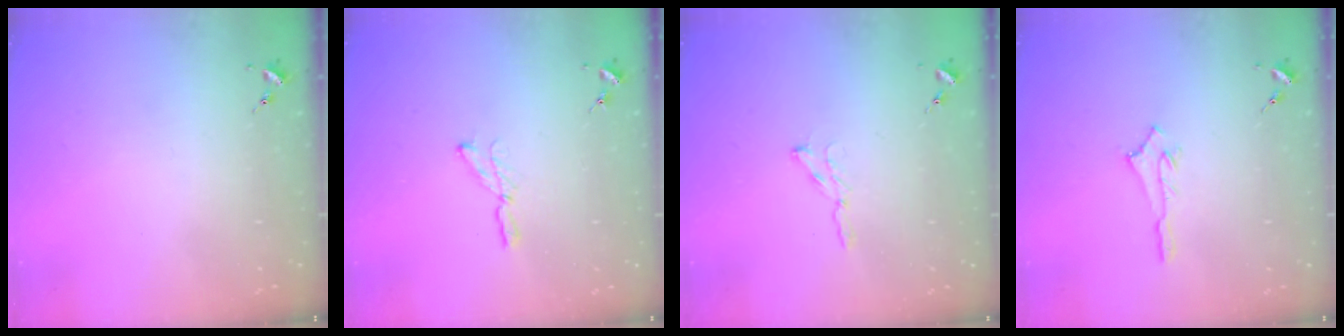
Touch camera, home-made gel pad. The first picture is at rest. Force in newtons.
{"total": 3.9, "press": 3.8, "slide": 0.4}
{"total": 3.9, "press": 3.8, "slide": 0.5}
{"total": 2.5, "press": 2.5, "slide": 0.2}